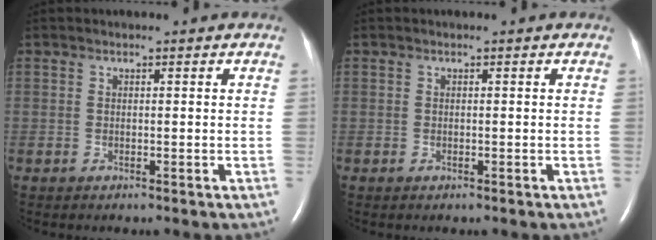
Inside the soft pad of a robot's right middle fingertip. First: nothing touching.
{"total": 0.0}